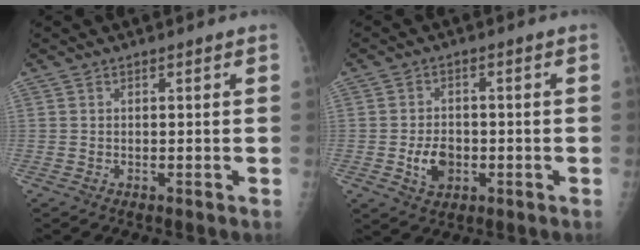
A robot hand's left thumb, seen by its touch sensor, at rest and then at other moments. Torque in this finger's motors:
{"motor_torque": [0.14, 0.15, -0.14, 0.12, 0.03]}